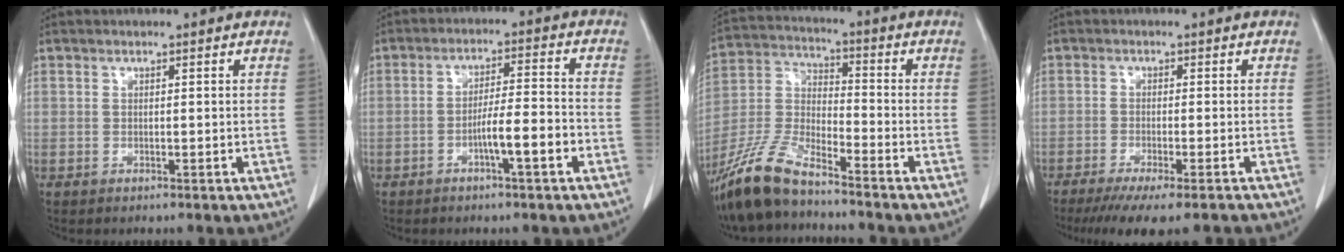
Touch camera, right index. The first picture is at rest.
{"total": 6.5, "force": [-2.7, 0.3, 5.8], "torque": [-0.100, 0.009, -0.043]}
{"total": 11.9, "force": [-9.5, 2.2, 6.7], "torque": [-0.150, -0.011, -0.188]}
{"total": 12.2, "force": [-10.4, 1.3, 6.3], "torque": [-0.084, -0.029, -0.149]}